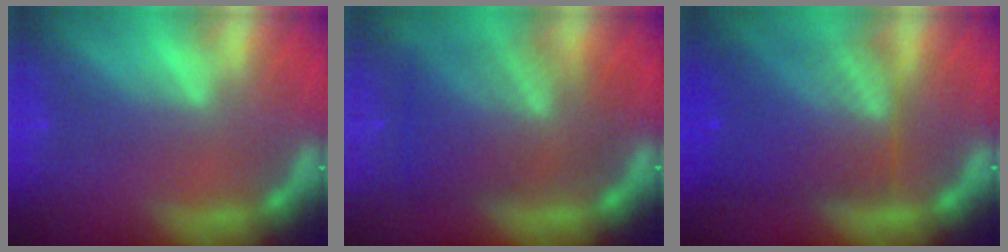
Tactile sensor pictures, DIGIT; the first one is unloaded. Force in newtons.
{"total": 8.7}
{"total": 9.5}